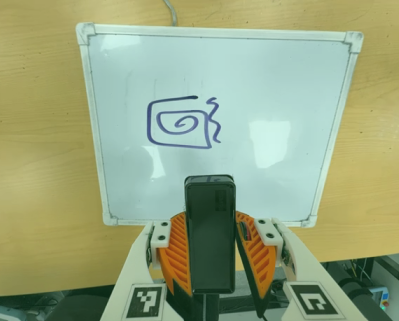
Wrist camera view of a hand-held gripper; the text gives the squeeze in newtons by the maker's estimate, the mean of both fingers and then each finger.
{"total": 6.3, "left": 4.9, "right": 7.7}